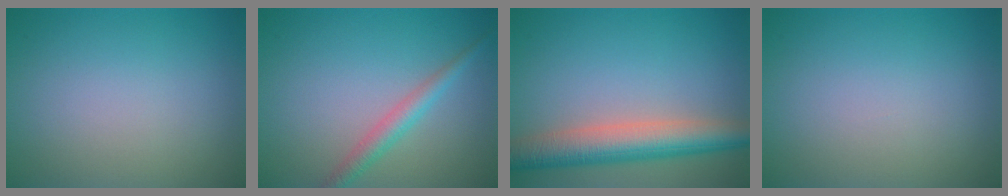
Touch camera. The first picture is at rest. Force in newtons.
{"total": 2.3, "press": 2.3, "slide": 0.1}
{"total": 6.5, "press": 6.5, "slide": 0.3}
{"total": 0.0}